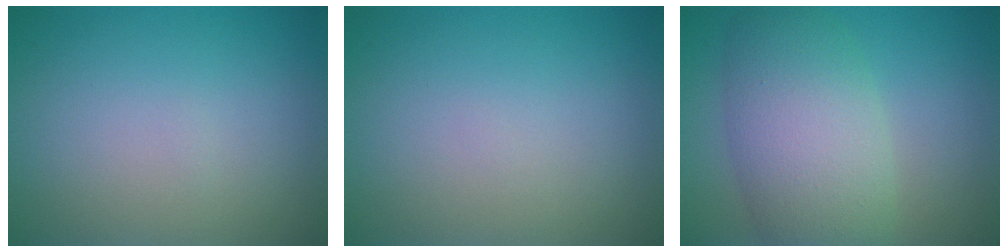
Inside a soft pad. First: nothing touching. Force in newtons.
{"total": 0.0}
{"total": 7.6, "press": 7.6, "slide": 0.5}